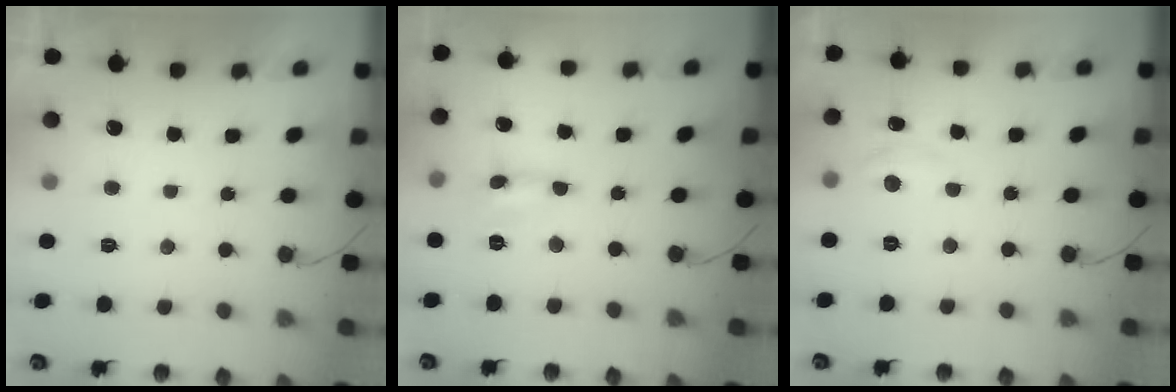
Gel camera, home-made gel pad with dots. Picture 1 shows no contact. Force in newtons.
{"total": 0.6, "press": 0.6, "slide": 0.0}
{"total": 3.9, "press": 3.8, "slide": 0.5}